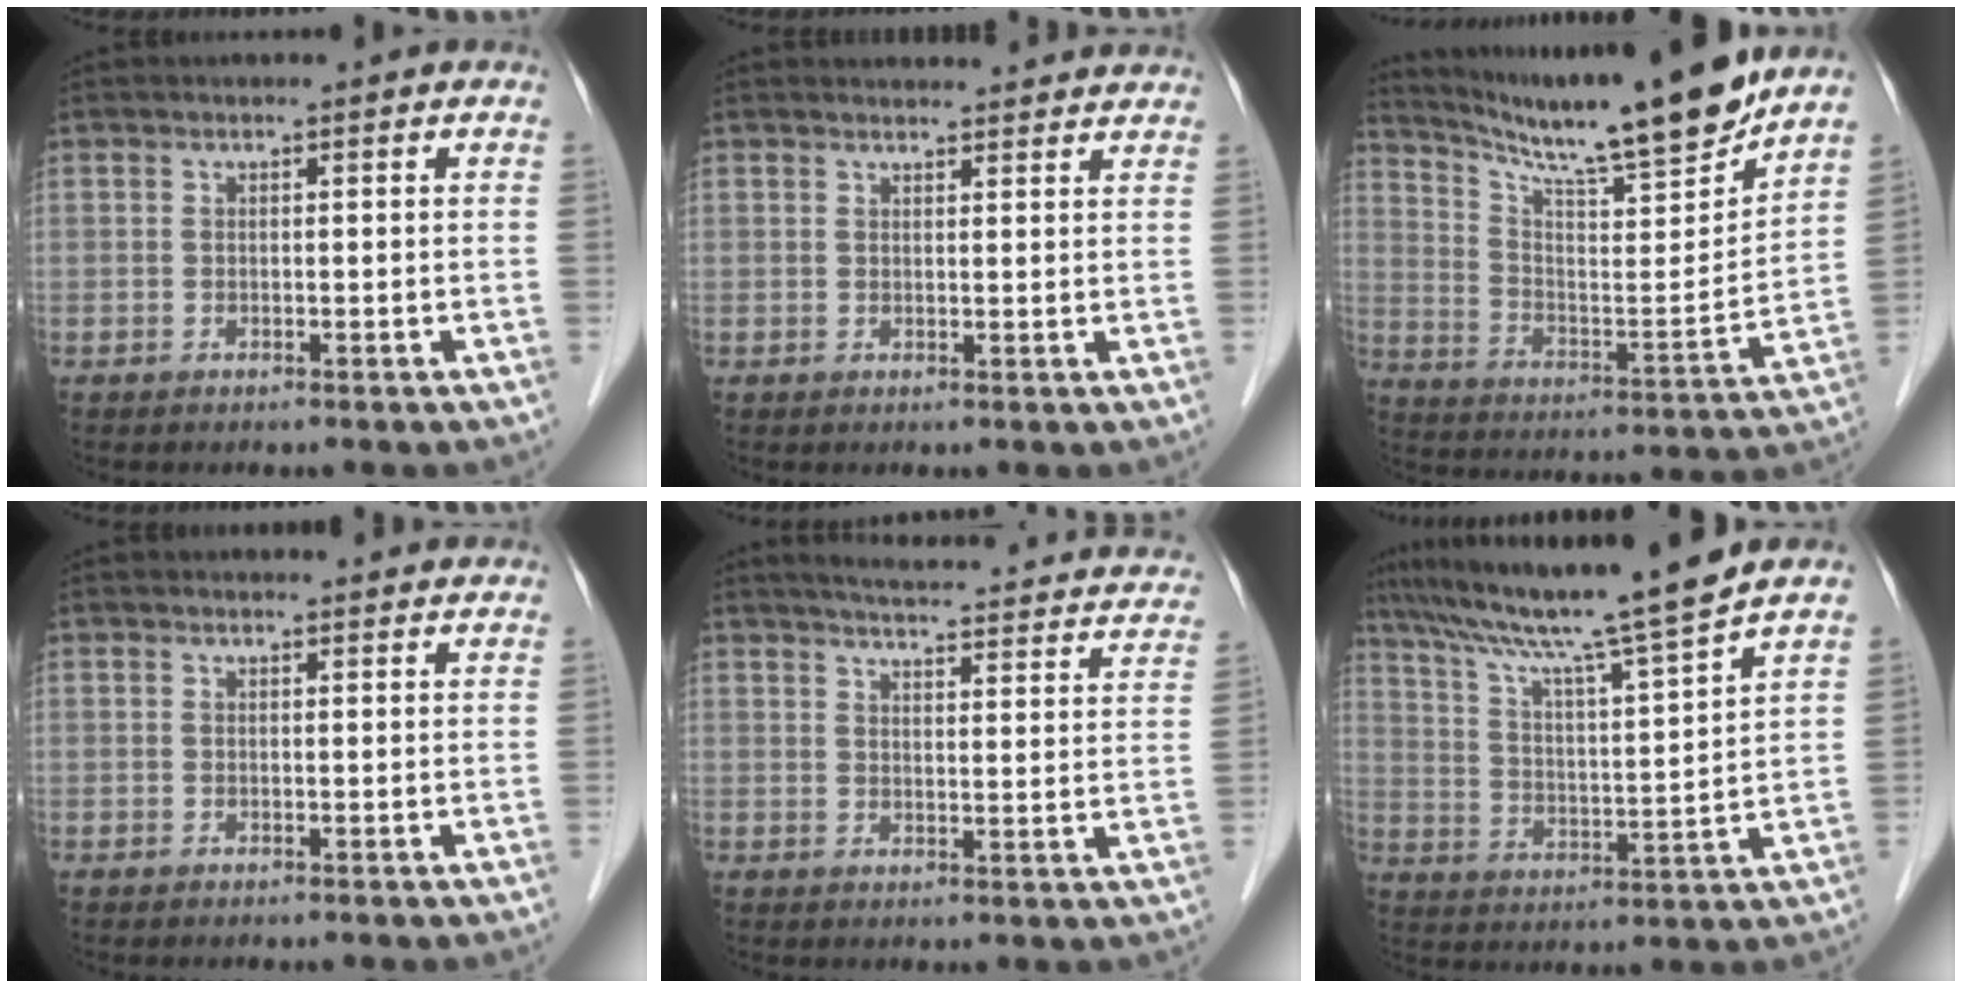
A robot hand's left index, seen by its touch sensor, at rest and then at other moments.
{"total": 6.5, "force": [6.4, 1.0, 1.2], "torque": [-0.008, 0.012, 0.060]}
{"total": 19.1, "force": [16.6, -0.2, 9.5], "torque": [-0.162, -0.030, 0.264]}
{"total": 3.3, "force": [3.2, 0.5, 0.6], "torque": [-0.013, 0.006, 0.031]}
{"total": 24.0, "force": [22.1, 3.6, 8.5], "torque": [-0.113, -0.031, 0.254]}
{"total": 15.1, "force": [12.8, -2.1, 7.8], "torque": [-0.137, -0.009, 0.208]}